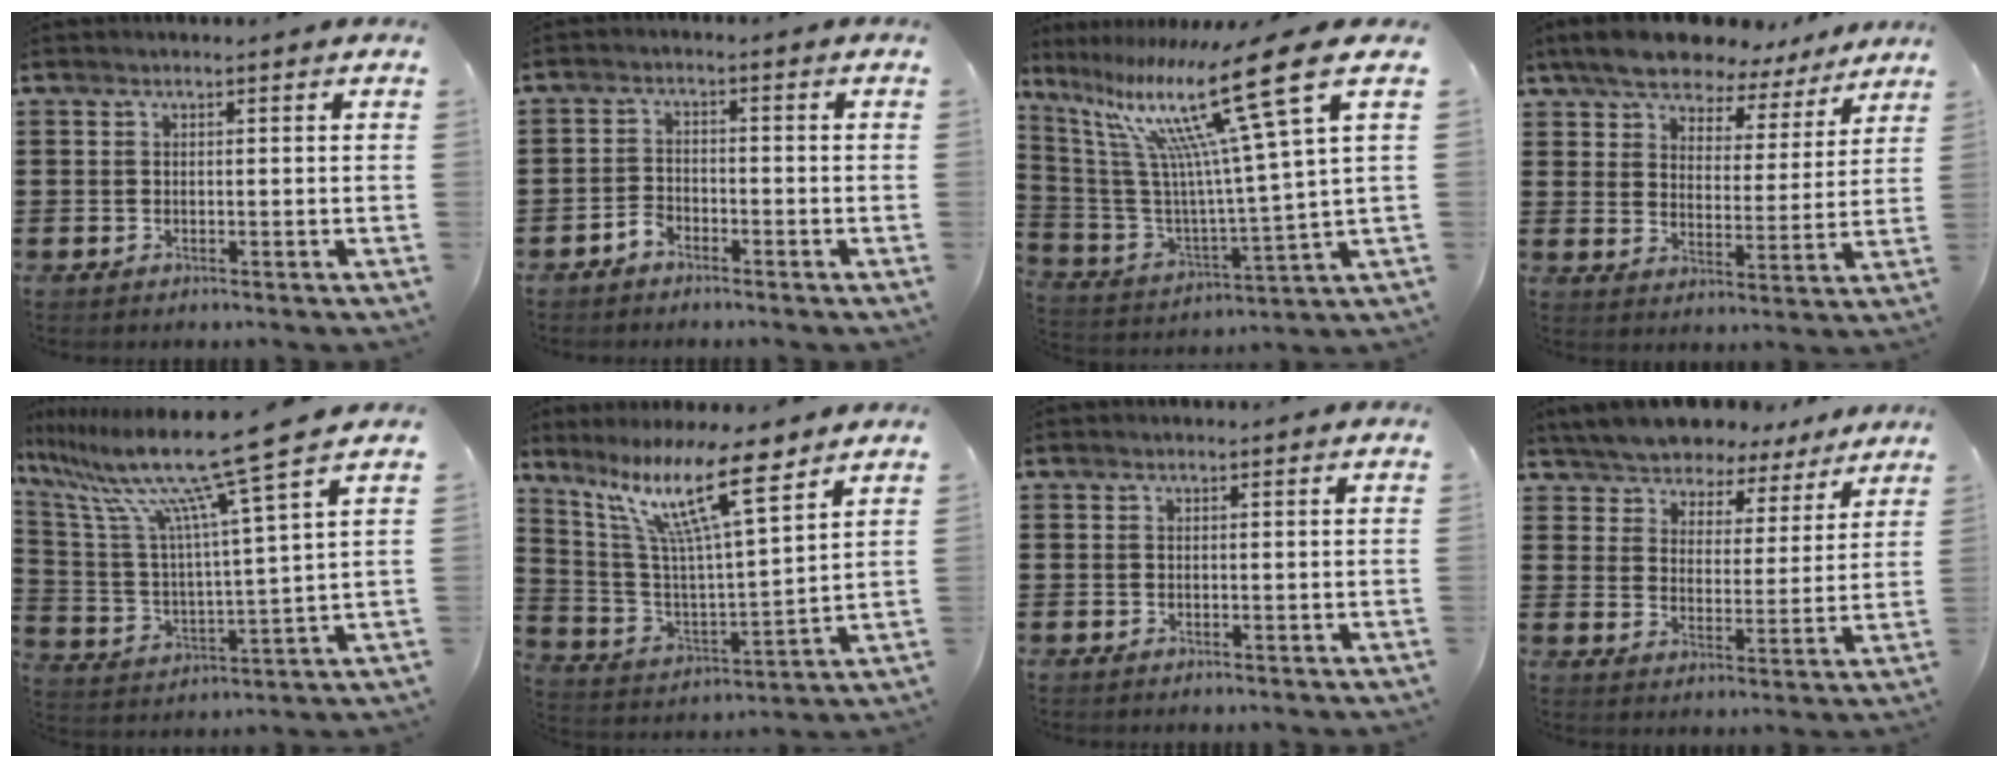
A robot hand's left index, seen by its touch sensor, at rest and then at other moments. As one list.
[{"total": 2.3, "force": [-1.9, 1.0, 0.5], "torque": [-0.016, 0.005, -0.040]}, {"total": 20.1, "force": [11.0, 2.2, 16.7], "torque": [-0.325, -0.063, 0.163]}, {"total": 8.1, "force": [7.5, 2.0, 2.2], "torque": [-0.080, -0.034, 0.135]}, {"total": 14.2, "force": [11.2, -0.3, 8.7], "torque": [-0.204, -0.070, 0.181]}, {"total": 13.6, "force": [9.2, 1.9, 9.8], "torque": [-0.216, -0.038, 0.156]}, {"total": 0.0}, {"total": 6.3, "force": [6.2, 1.1, 0.1], "torque": [-0.038, -0.040, 0.110]}]